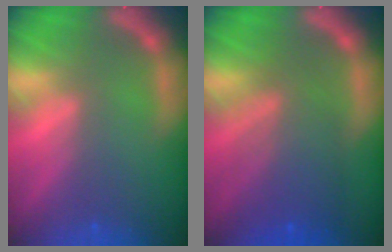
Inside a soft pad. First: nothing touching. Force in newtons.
{"total": 7.1}